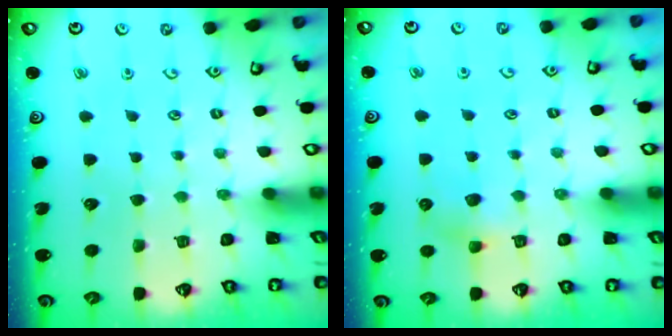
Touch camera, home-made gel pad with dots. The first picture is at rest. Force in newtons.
{"total": 4.4, "press": 4.3, "slide": 0.3}